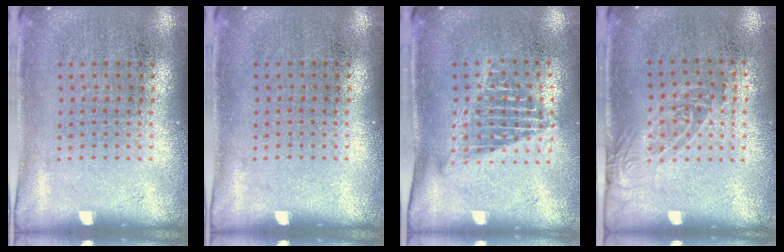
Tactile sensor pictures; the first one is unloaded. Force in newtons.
{"total": 0.0}
{"total": 1.4, "press": 1.2, "slide": 0.8}
{"total": 1.3, "press": 1.0, "slide": 0.9}